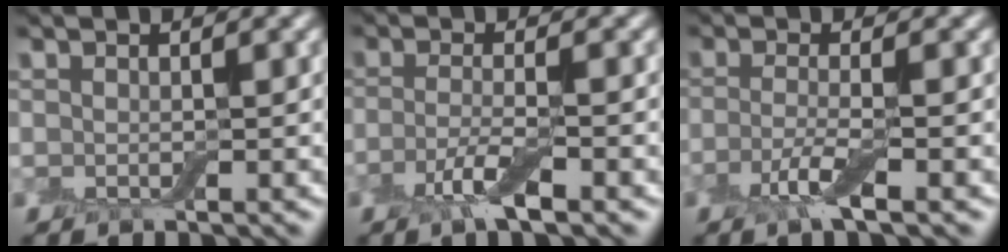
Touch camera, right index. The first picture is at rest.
{"total": 3.0, "force": [-1.6, 0.6, 2.5], "torque": [-0.054, -0.003, -0.036]}
{"total": 2.8, "force": [-1.3, 0.5, 2.4], "torque": [-0.053, -0.004, -0.033]}